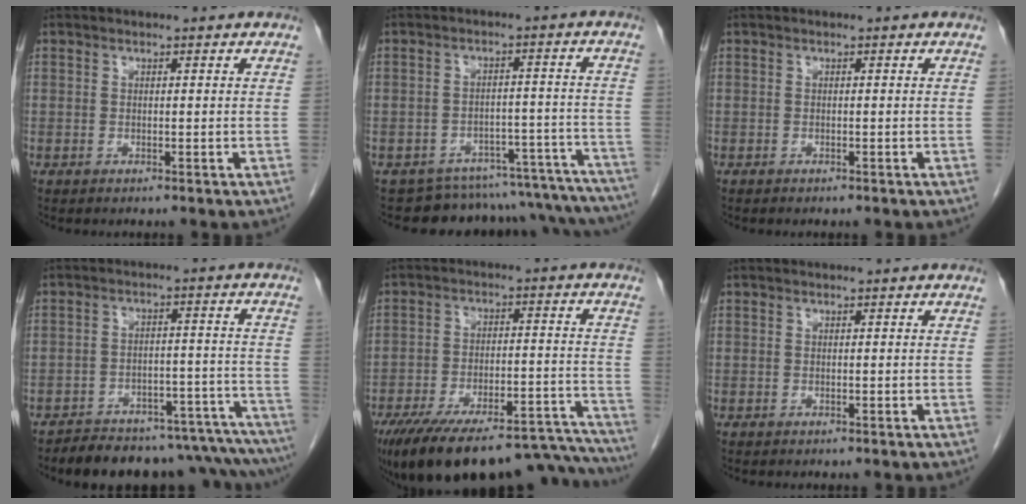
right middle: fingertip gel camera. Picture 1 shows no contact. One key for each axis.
{"total": 18.7, "fx": -18.2, "fy": 4.1, "fz": 2.1, "tx": 0.002, "ty": 0.043, "tz": -0.208}
{"total": 1.1, "fx": -0.9, "fy": 0.3, "fz": 0.5, "tx": -0.015, "ty": -0.003, "tz": -0.010}
{"total": 19.9, "fx": -18.6, "fy": 4.1, "fz": 5.9, "tx": -0.024, "ty": 0.026, "tz": -0.233}
{"total": 26.6, "fx": -23.4, "fy": 5.3, "fz": 11.3, "tx": -0.139, "ty": -0.002, "tz": -0.326}
{"total": 0.0}